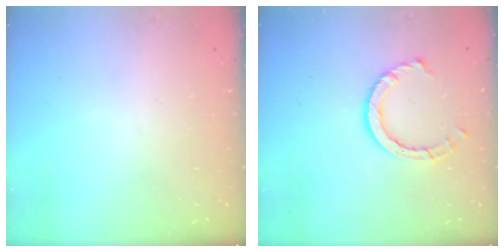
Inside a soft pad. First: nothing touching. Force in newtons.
{"total": 7.9, "press": 7.9, "slide": 0.5}